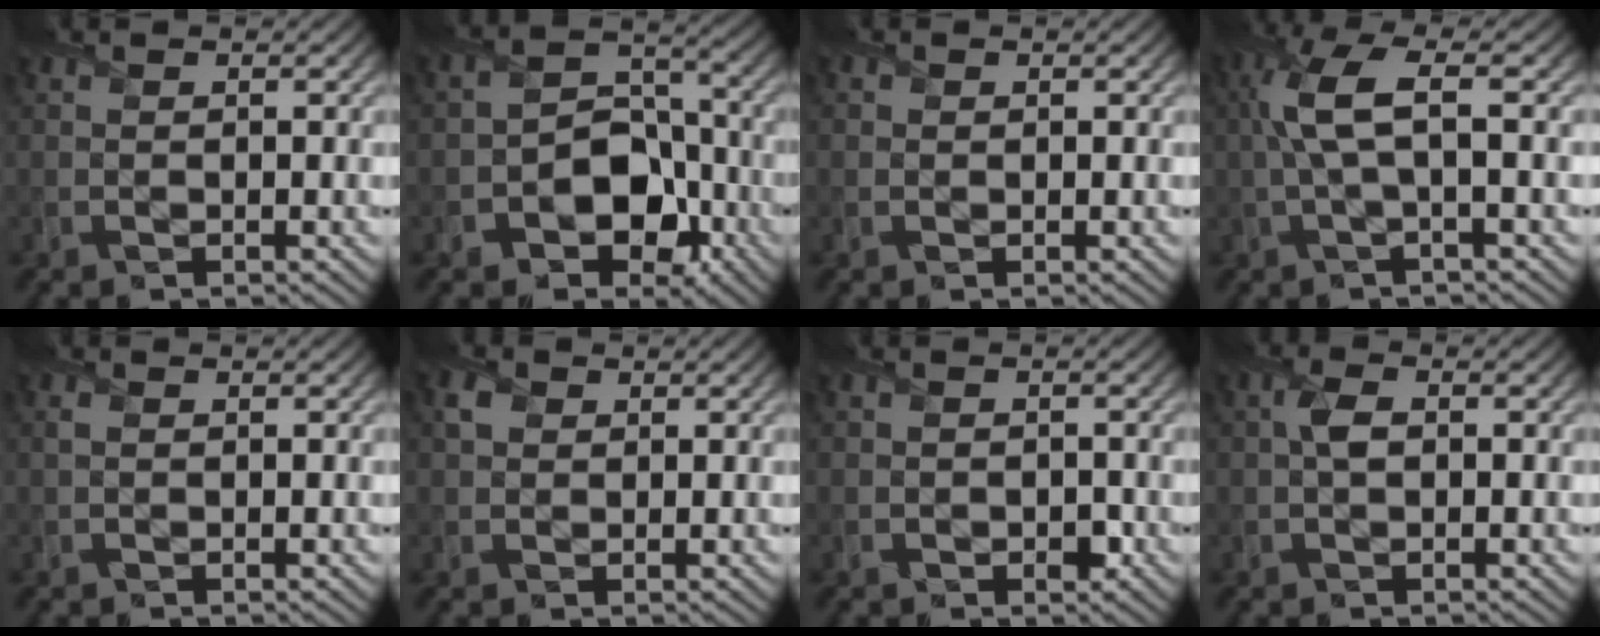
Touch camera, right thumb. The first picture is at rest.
{"total": 8.9, "force": [-3.5, 6.3, 5.3], "torque": [-0.077, -0.002, -0.073]}
{"total": 0.8, "force": [0.1, 0.7, 0.1], "torque": [0.004, -0.004, -0.004]}
{"total": 5.9, "force": [0.7, 1.5, 5.7], "torque": [-0.131, 0.018, 0.005]}
{"total": 0.8, "force": [0.0, 0.7, 0.4], "torque": [-0.007, -0.002, -0.003]}
{"total": 2.2, "force": [0.7, 1.9, 0.8], "torque": [-0.018, 0.001, 0.008]}
{"total": 2.1, "force": [-0.7, 1.7, 1.0], "torque": [-0.012, -0.009, -0.015]}
{"total": 2.3, "force": [0.1, 1.5, 1.8], "torque": [-0.037, 0.003, -0.003]}